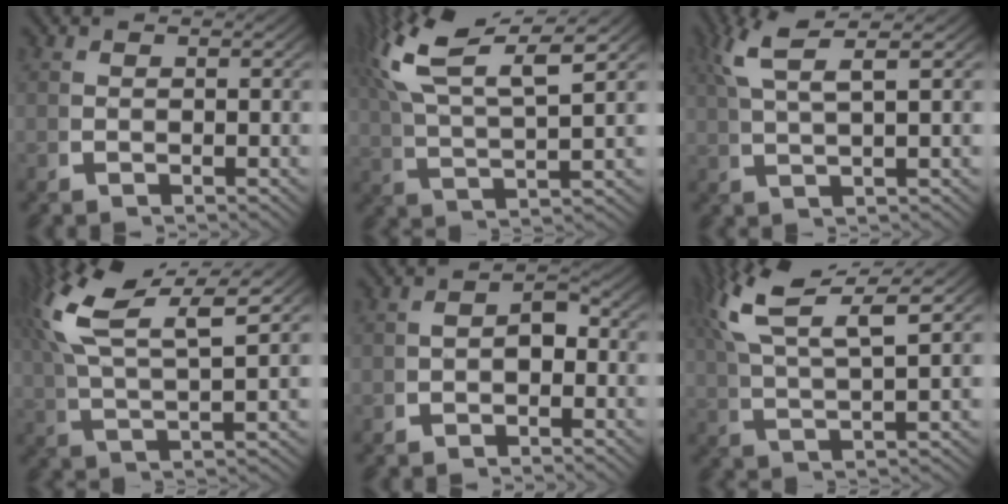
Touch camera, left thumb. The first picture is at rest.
{"total": 10.1, "force": [4.6, 5.2, 7.3], "torque": [-0.148, 0.005, 0.073]}
{"total": 5.2, "force": [3.5, 1.2, 3.6], "torque": [-0.071, 0.013, 0.059]}
{"total": 10.0, "force": [4.3, 4.9, 7.6], "torque": [-0.149, 0.008, 0.066]}
{"total": 2.6, "force": [-0.6, 1.7, 1.9], "torque": [-0.028, -0.003, -0.011]}
{"total": 9.0, "force": [4.6, 4.3, 6.5], "torque": [-0.129, 0.001, 0.076]}